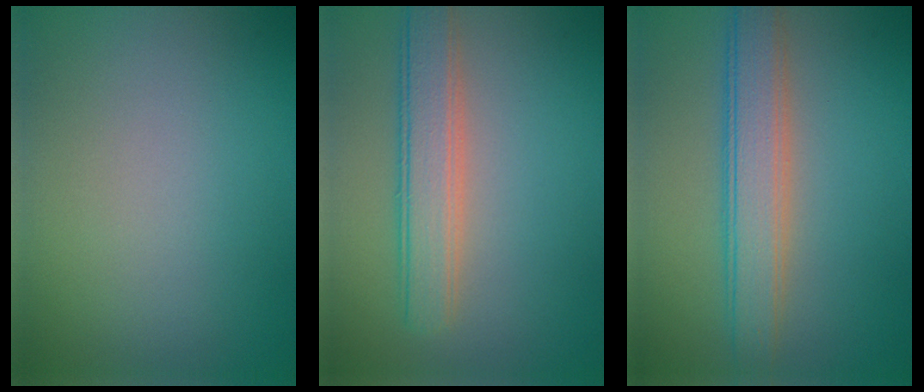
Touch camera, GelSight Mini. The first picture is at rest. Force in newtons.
{"total": 4.2, "press": 4.2, "slide": 0.4}
{"total": 4.7, "press": 4.7, "slide": 0.2}